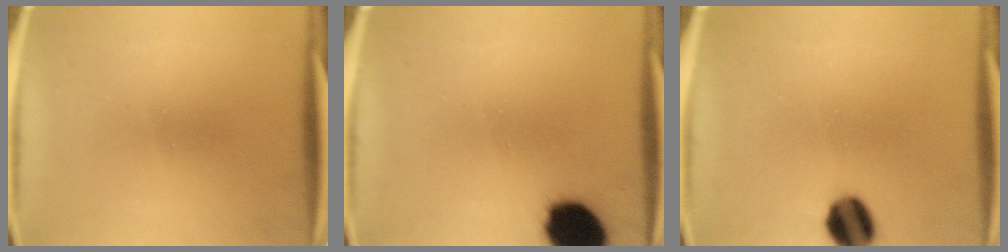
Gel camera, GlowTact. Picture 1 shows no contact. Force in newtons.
{"total": 13.3}
{"total": 8.6}